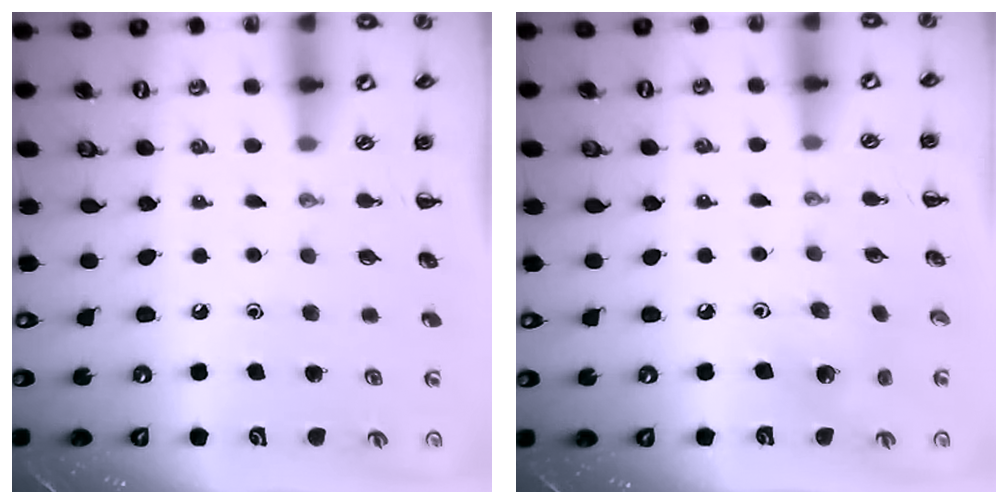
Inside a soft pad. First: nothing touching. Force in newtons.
{"total": 2.6, "press": 2.6, "slide": 0.5}